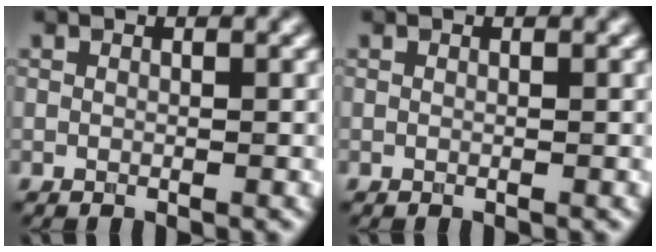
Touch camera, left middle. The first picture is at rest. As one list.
[{"total": 0.0}]